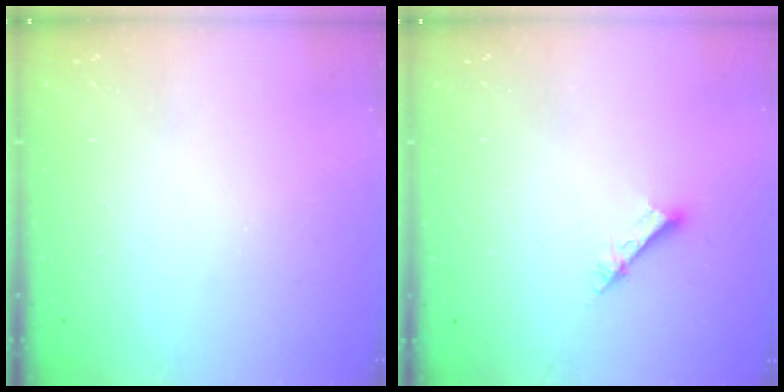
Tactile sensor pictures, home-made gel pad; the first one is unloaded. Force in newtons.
{"total": 3.2, "press": 3.2, "slide": 0.2}